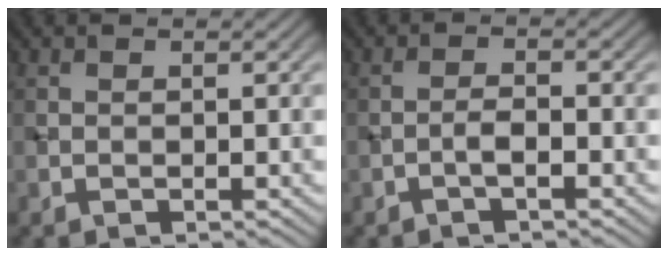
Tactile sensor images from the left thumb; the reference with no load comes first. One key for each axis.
{"total": 1.7, "fx": -1.0, "fy": 0.3, "fz": 1.4, "tx": -0.026, "ty": 0.009, "tz": -0.022}